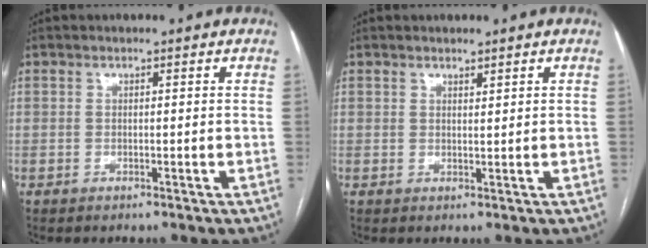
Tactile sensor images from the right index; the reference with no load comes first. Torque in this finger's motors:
{"motor_torque": [-0.07, 0.14, -0.06, -0.01]}